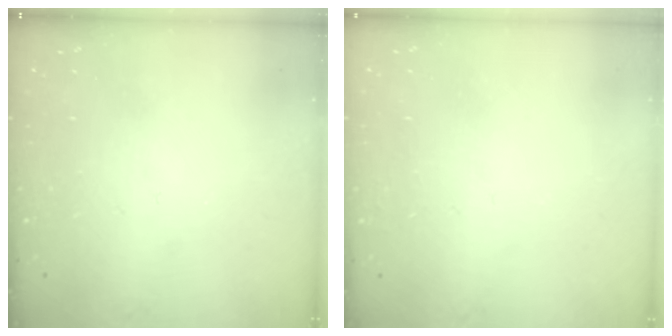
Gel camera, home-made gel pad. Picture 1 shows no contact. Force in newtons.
{"total": 1.8, "press": 1.7, "slide": 0.4}